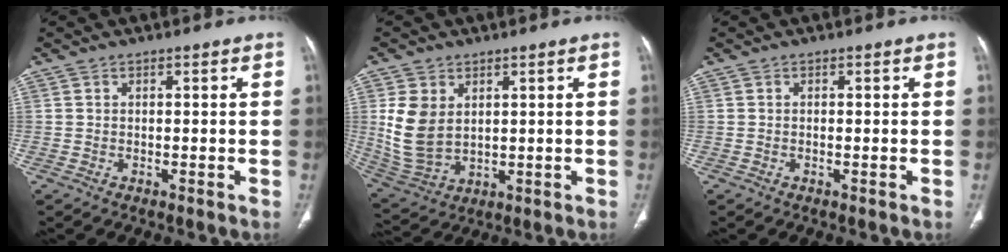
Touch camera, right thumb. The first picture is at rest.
{"total": 9.9, "force": [2.4, 7.0, 6.6], "torque": [-0.123, -0.012, 0.067]}
{"total": 0.0}